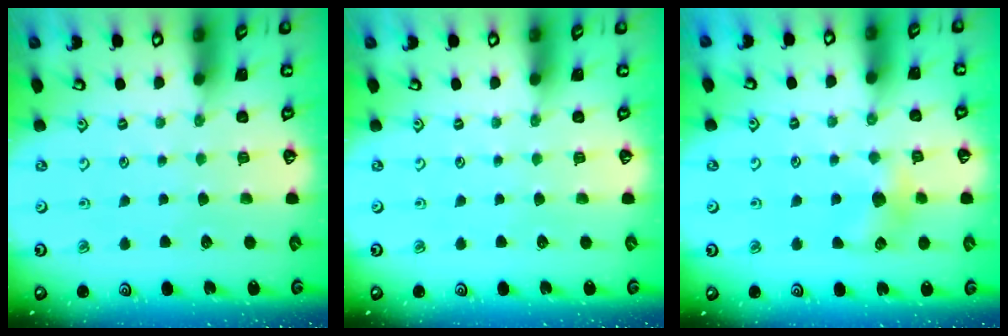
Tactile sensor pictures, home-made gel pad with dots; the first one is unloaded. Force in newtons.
{"total": 0.0}
{"total": 7.9, "press": 7.9, "slide": 0.8}